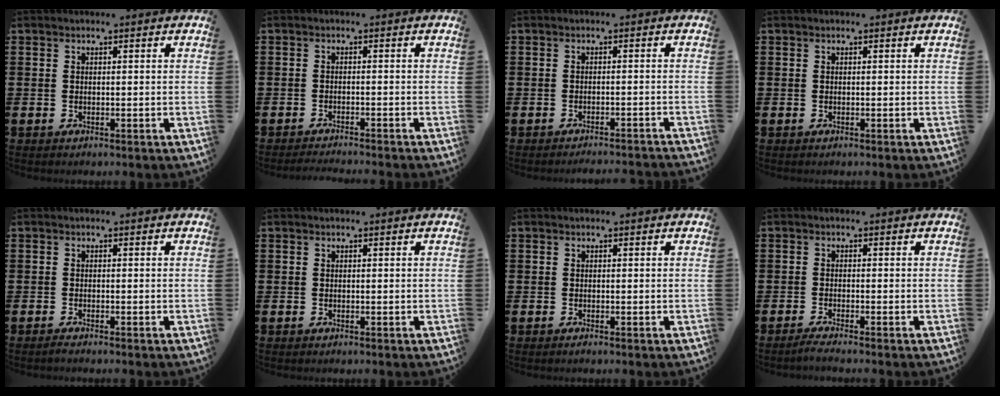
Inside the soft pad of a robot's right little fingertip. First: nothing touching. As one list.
[{"total": 1.3, "force": [-1.3, -0.2, 0.2], "torque": [-0.002, 0.001, -0.025]}, {"total": 1.3, "force": [-1.3, -0.2, 0.1], "torque": [-0.002, 0.003, -0.026]}, {"total": 0.0}, {"total": 0.6, "force": [-0.4, 0.0, 0.5], "torque": [-0.007, -0.003, -0.008]}, {"total": 0.0}, {"total": 0.0}, {"total": 1.2, "force": [-0.9, -0.1, 0.8], "torque": [-0.012, -0.001, -0.018]}]